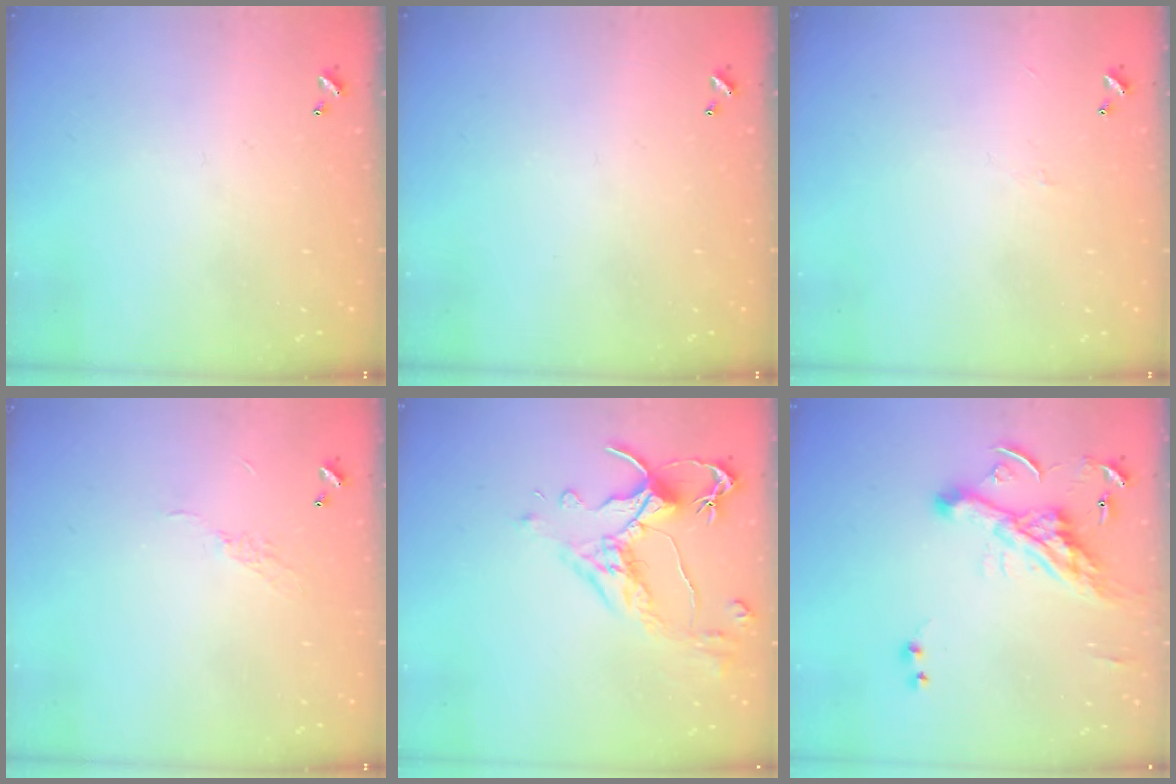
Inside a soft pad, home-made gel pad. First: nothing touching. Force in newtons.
{"total": 0.0}
{"total": 0.8, "press": 0.7, "slide": 0.5}
{"total": 5.6, "press": 5.6, "slide": 0.7}
{"total": 2.5, "press": 2.1, "slide": 1.2}
{"total": 8.5, "press": 8.4, "slide": 1.3}